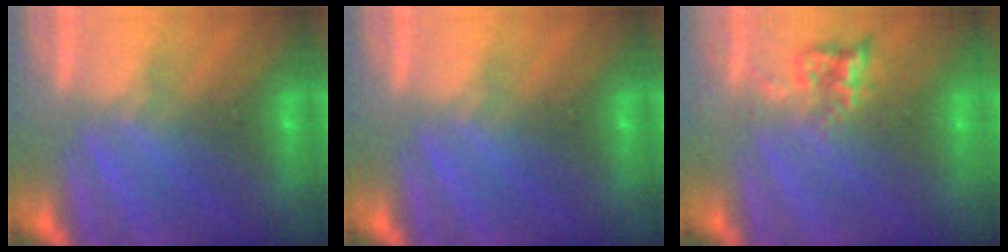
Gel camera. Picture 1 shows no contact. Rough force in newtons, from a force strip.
{"total": 0.0}
{"total": 2.4}